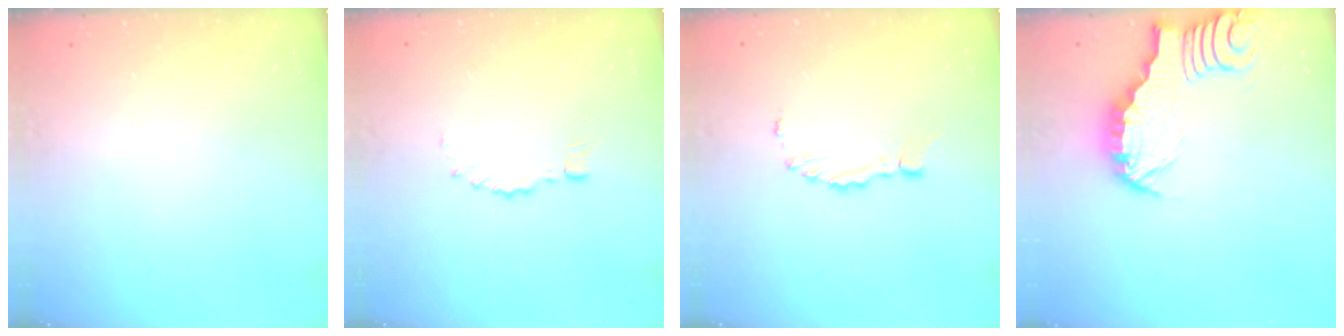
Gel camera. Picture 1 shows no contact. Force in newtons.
{"total": 0.0}
{"total": 2.1, "press": 2.1, "slide": 0.2}
{"total": 3.4, "press": 3.3, "slide": 0.4}